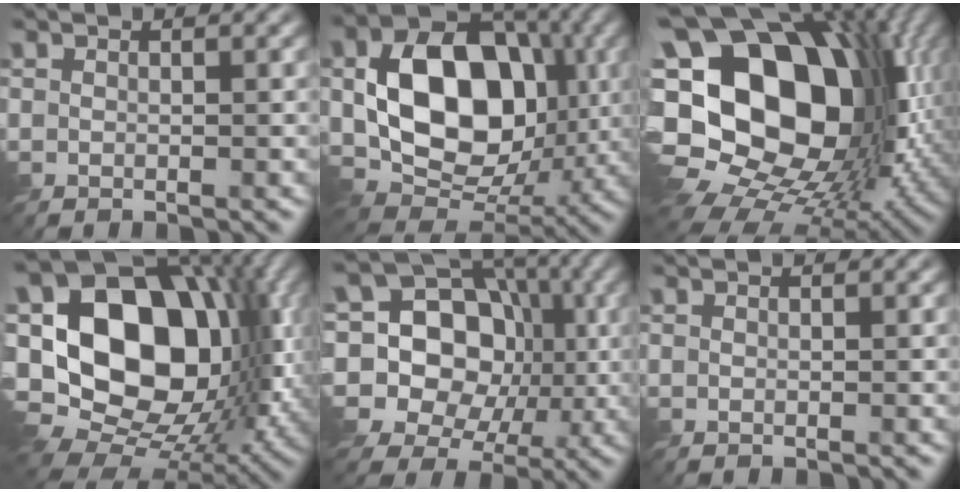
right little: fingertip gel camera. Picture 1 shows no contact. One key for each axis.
{"total": 12.4, "fx": 0.5, "fy": 9.1, "fz": 8.5, "tx": -0.144, "ty": -0.007, "tz": 0.011}
{"total": 21.8, "fx": -0.4, "fy": 15.9, "fz": 14.9, "tx": -0.287, "ty": 0.006, "tz": -0.021}
{"total": 19.3, "fx": 0.3, "fy": 13.7, "fz": 13.6, "tx": -0.245, "ty": 0.002, "tz": 0.023}
{"total": 17.3, "fx": 1.0, "fy": 14.8, "fz": 8.9, "tx": -0.199, "ty": 0.063, "tz": -0.018}
{"total": 0.0}